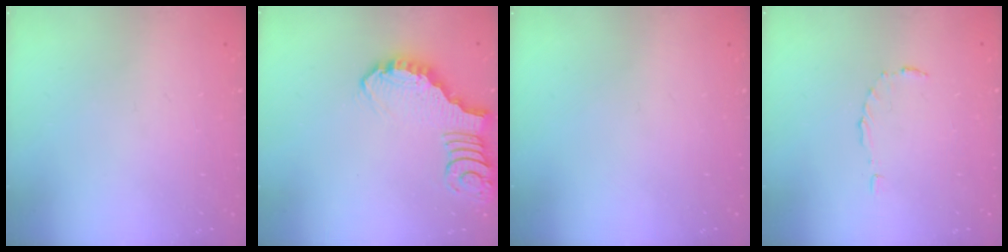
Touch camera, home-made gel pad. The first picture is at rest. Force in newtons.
{"total": 2.4, "press": 2.4, "slide": 0.3}
{"total": 0.0}
{"total": 3.7, "press": 3.7, "slide": 0.5}